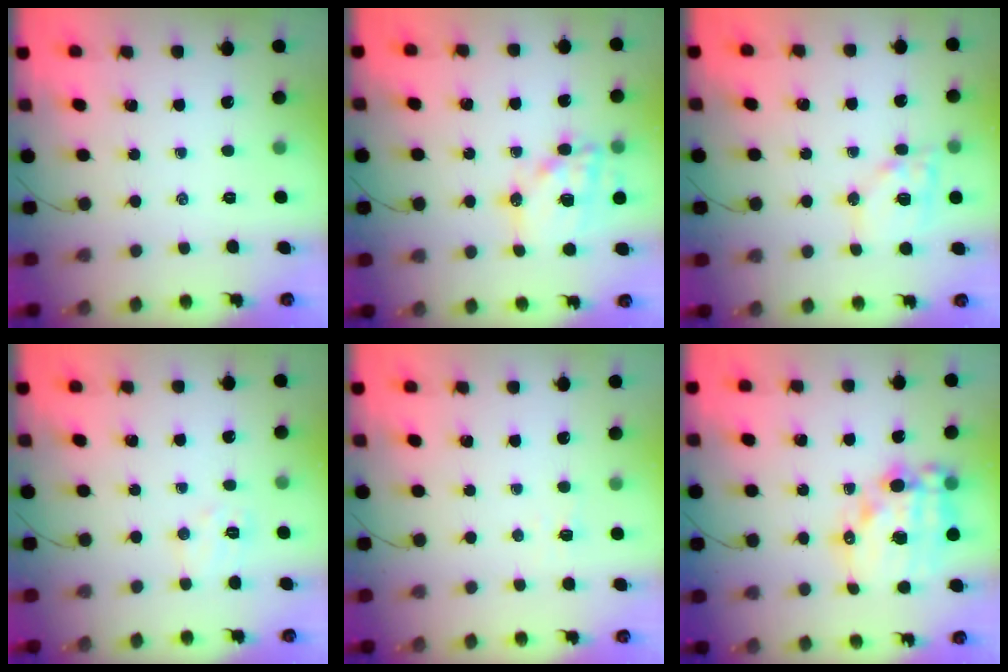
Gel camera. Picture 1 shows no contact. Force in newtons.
{"total": 15.9, "press": 15.5, "slide": 3.9}
{"total": 12.4, "press": 12.2, "slide": 2.1}
{"total": 6.7, "press": 6.6, "slide": 1.1}
{"total": 1.6, "press": 1.6, "slide": 0.5}
{"total": 16.7, "press": 16.3, "slide": 3.6}